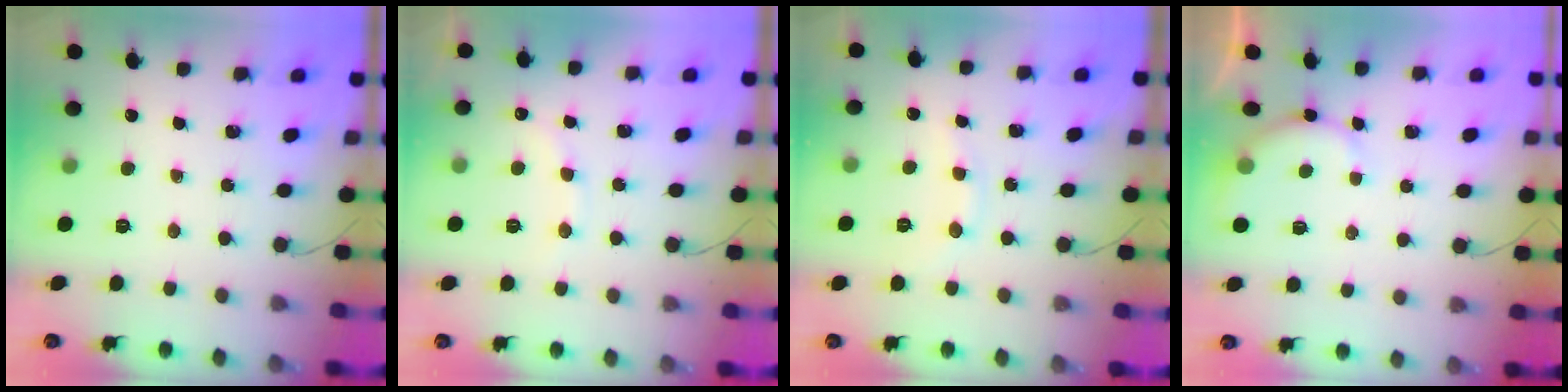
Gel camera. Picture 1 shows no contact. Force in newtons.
{"total": 8.1, "press": 8.0, "slide": 1.2}
{"total": 7.6, "press": 7.6, "slide": 0.9}
{"total": 6.1, "press": 6.1, "slide": 1.0}